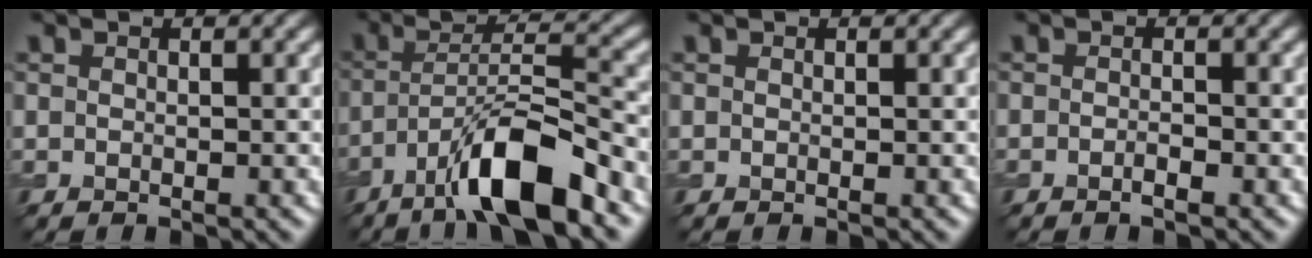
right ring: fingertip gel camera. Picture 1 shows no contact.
{"total": 8.2, "force": [-5.1, 1.5, 6.2], "torque": [-0.108, 0.016, -0.089]}
{"total": 0.0}
{"total": 0.9, "force": [-0.6, 0.2, 0.8], "torque": [-0.014, -0.001, -0.010]}